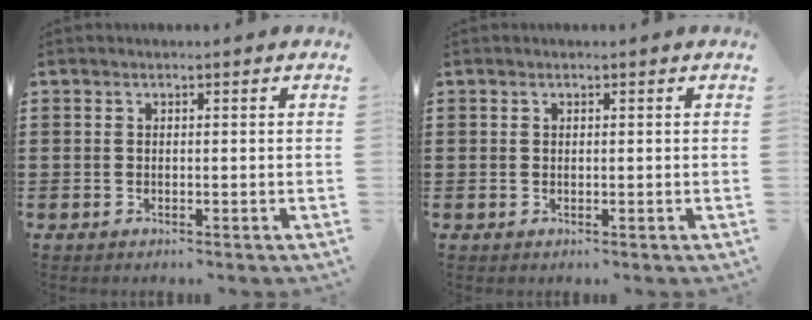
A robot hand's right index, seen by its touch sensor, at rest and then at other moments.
{"total": 0.0}